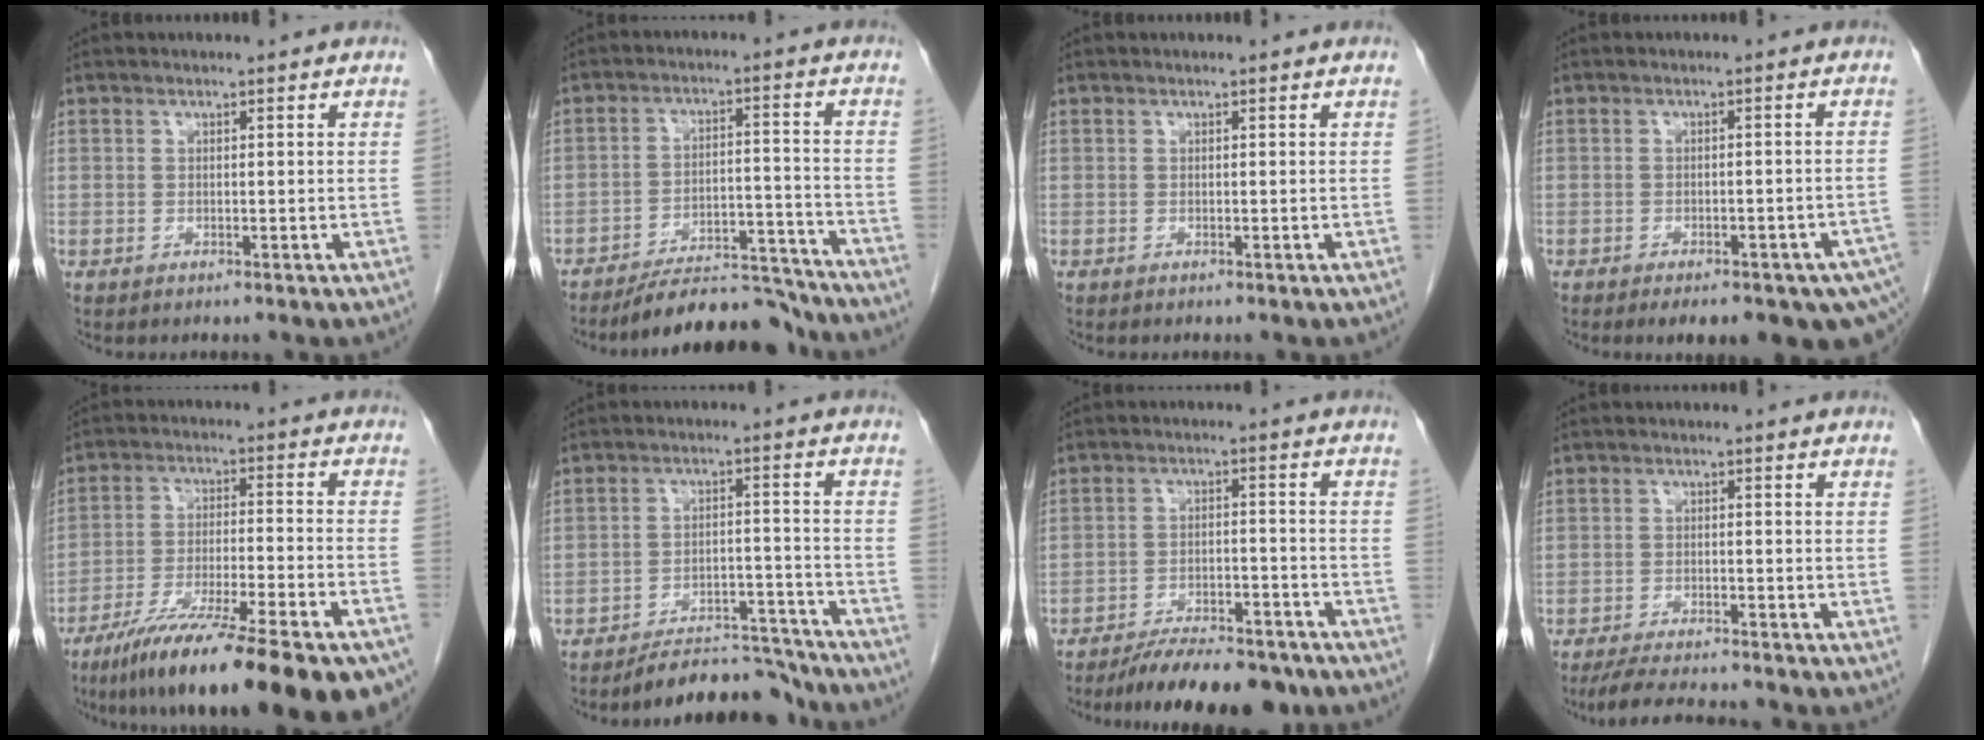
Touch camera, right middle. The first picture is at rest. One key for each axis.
{"total": 10.8, "fx": -10.4, "fy": 1.8, "fz": 2.6, "tx": -0.029, "ty": 0.021, "tz": -0.166}
{"total": 0.0}
{"total": 14.5, "fx": -9.8, "fy": 4.9, "fz": 9.5, "tx": -0.100, "ty": -0.002, "tz": -0.114}
{"total": 24.8, "fx": -18.5, "fy": 2.8, "fz": 16.3, "tx": -0.199, "ty": -0.030, "tz": -0.285}
{"total": 8.7, "fx": -8.5, "fy": 1.4, "fz": 1.0, "tx": -0.004, "ty": 0.020, "tz": -0.136}
{"total": 12.9, "fx": -11.1, "fy": 2.9, "fz": 5.9, "tx": -0.081, "ty": 0.000, "tz": -0.162}
{"total": 7.4, "fx": -6.8, "fy": 0.4, "fz": 2.9, "tx": -0.050, "ty": -0.017, "tz": -0.111}